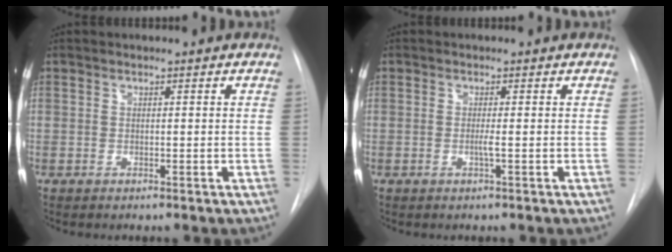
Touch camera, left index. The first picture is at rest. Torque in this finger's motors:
{"motor_torque": [0.09, 0.05, 0.00, 0.00]}